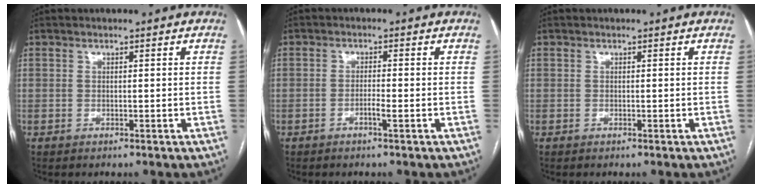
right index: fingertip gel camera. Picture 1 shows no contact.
{"total": 1.8, "force": [-0.9, 0.0, 1.5], "torque": [-0.027, 0.001, -0.019]}
{"total": 0.0}